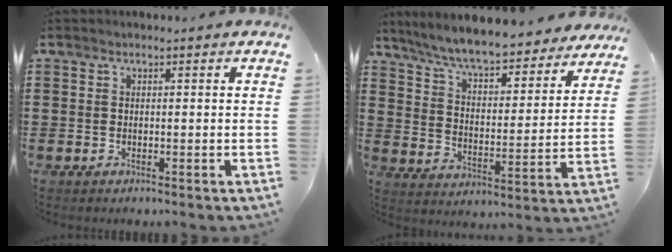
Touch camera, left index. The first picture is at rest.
{"total": 7.8, "force": [7.1, 0.3, 3.0], "torque": [-0.087, -0.043, 0.122]}